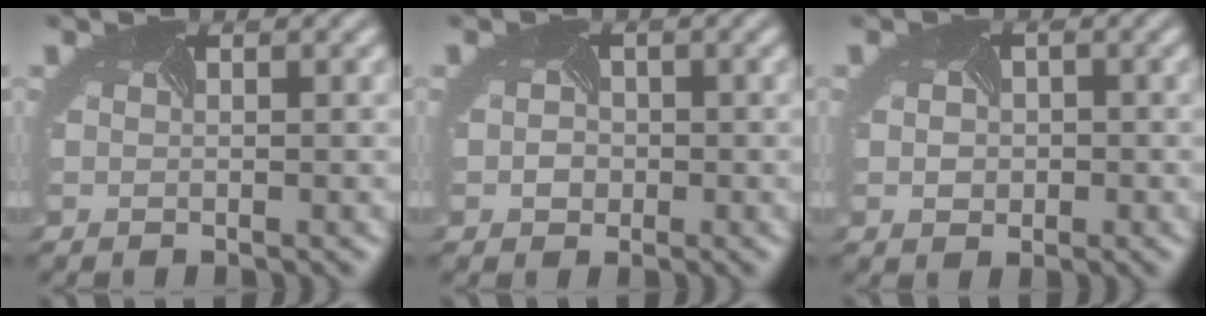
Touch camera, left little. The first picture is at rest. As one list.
[{"total": 1.2, "force": [-0.4, 1.1, 0.2], "torque": [-0.004, 0.001, -0.009]}, {"total": 1.6, "force": [-0.3, 1.4, 0.7], "torque": [-0.010, 0.001, -0.006]}]